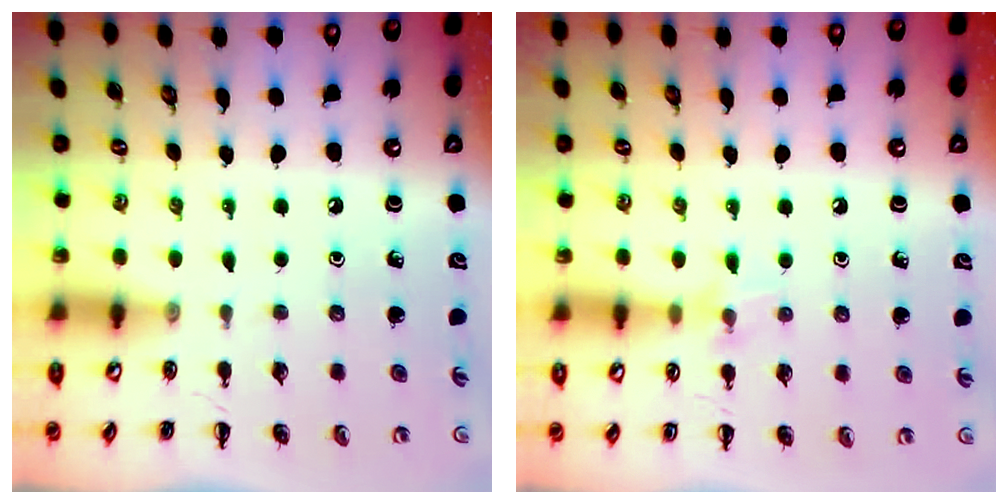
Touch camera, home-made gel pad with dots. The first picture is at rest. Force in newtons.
{"total": 6.0, "press": 5.8, "slide": 1.4}